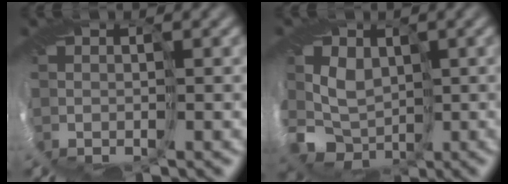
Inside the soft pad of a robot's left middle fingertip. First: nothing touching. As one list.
[{"total": 3.5, "force": [-0.5, 3.3, 1.1], "torque": [-0.027, -0.020, -0.012]}]